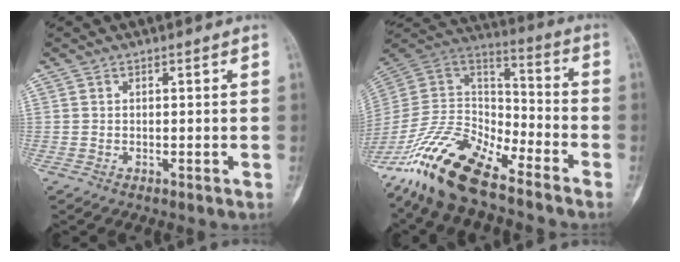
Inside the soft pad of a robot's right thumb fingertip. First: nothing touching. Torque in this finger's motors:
{"motor_torque": [2.62, 0.44, 1.53, -1.25, 0.46]}